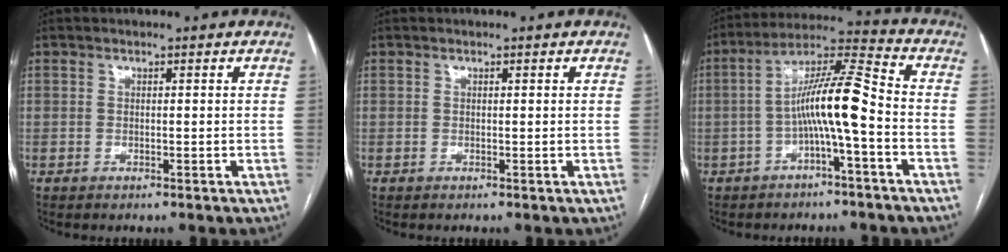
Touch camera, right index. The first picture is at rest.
{"total": 0.0}
{"total": 10.2, "force": [-2.5, 0.3, 9.9], "torque": [-0.175, 0.030, -0.049]}